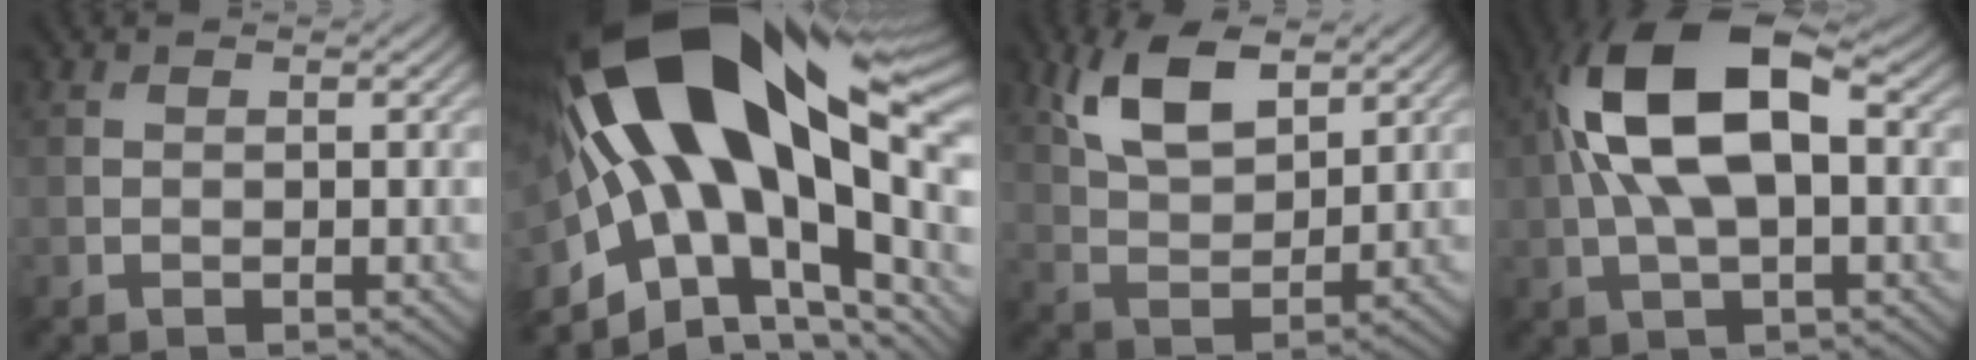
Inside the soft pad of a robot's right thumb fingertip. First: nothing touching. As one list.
[{"total": 21.7, "force": [2.2, 11.3, 18.4], "torque": [-0.364, -0.013, 0.050]}, {"total": 8.4, "force": [4.4, 4.0, 5.9], "torque": [-0.130, 0.001, 0.088]}, {"total": 13.3, "force": [1.6, 6.0, 11.7], "torque": [-0.233, 0.022, 0.024]}]